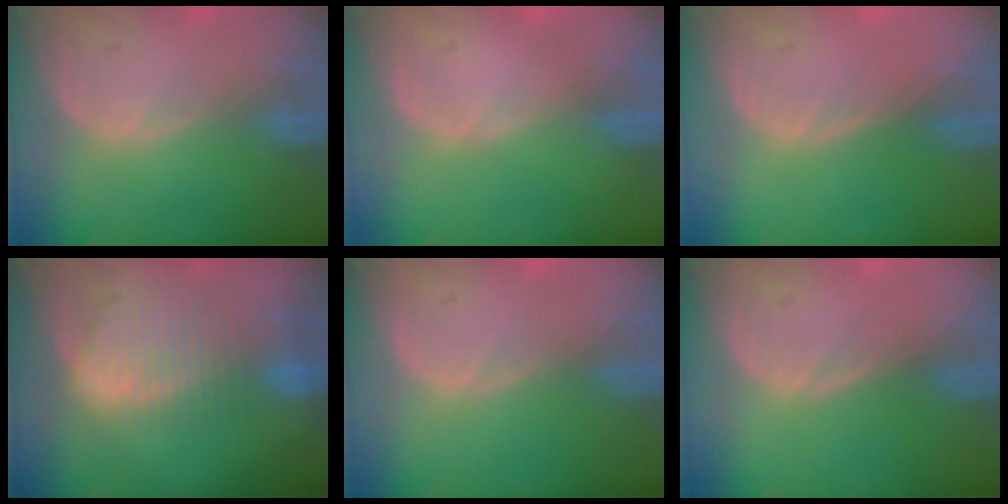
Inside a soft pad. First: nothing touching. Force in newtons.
{"total": 0.0}
{"total": 0.0}
{"total": 9.1, "press": 8.0, "slide": 4.3}
{"total": 0.0}
{"total": 0.0}